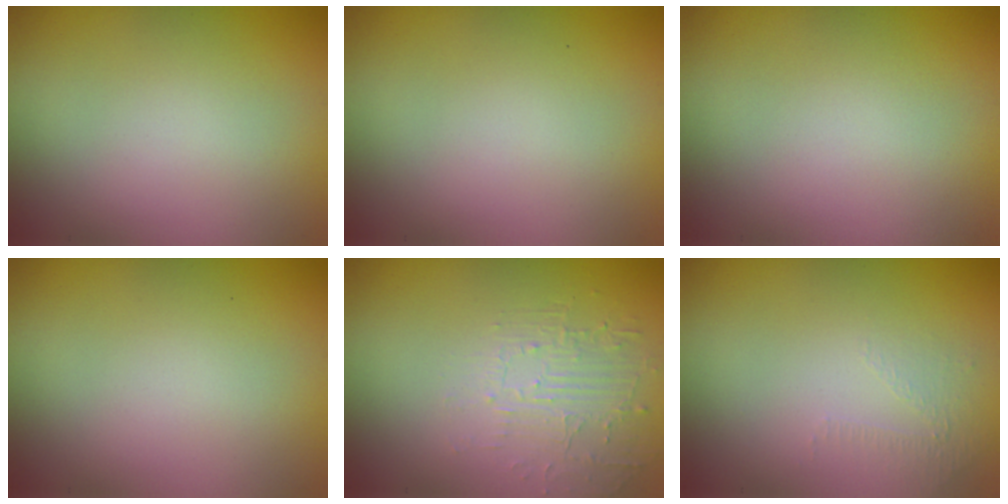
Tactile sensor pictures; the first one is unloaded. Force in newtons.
{"total": 0.0}
{"total": 0.0}
{"total": 0.0}
{"total": 1.8, "press": 0.7, "slide": 1.7}
{"total": 0.9, "press": 0.4, "slide": 0.8}